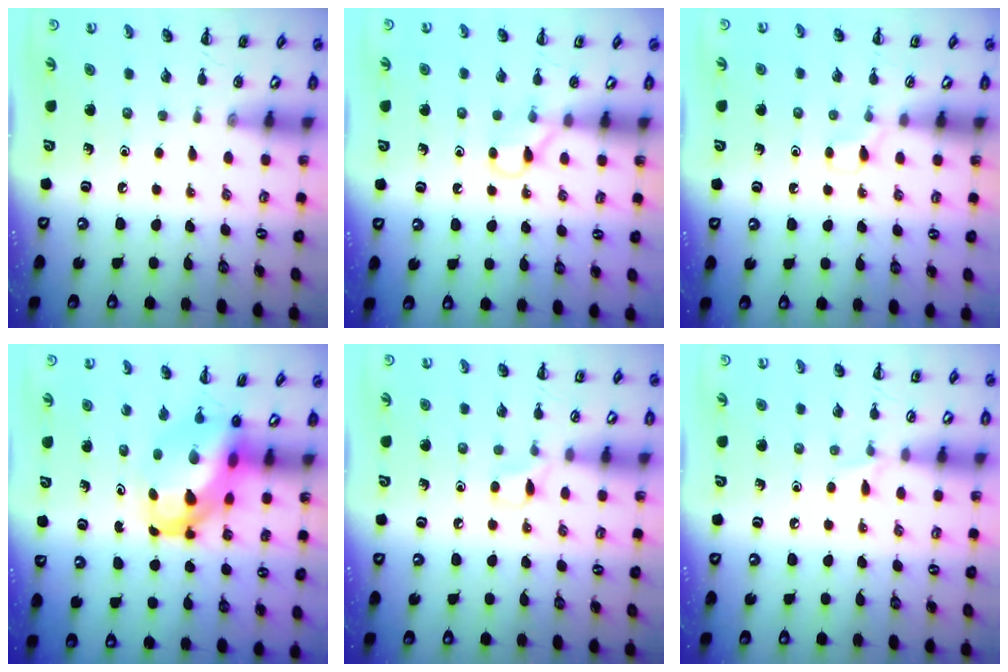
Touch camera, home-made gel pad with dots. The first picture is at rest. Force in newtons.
{"total": 2.9, "press": 2.7, "slide": 0.9}
{"total": 3.1, "press": 2.9, "slide": 1.2}
{"total": 6.4, "press": 6.2, "slide": 1.8}
{"total": 3.7, "press": 3.5, "slide": 1.2}
{"total": 4.6, "press": 4.3, "slide": 1.7}